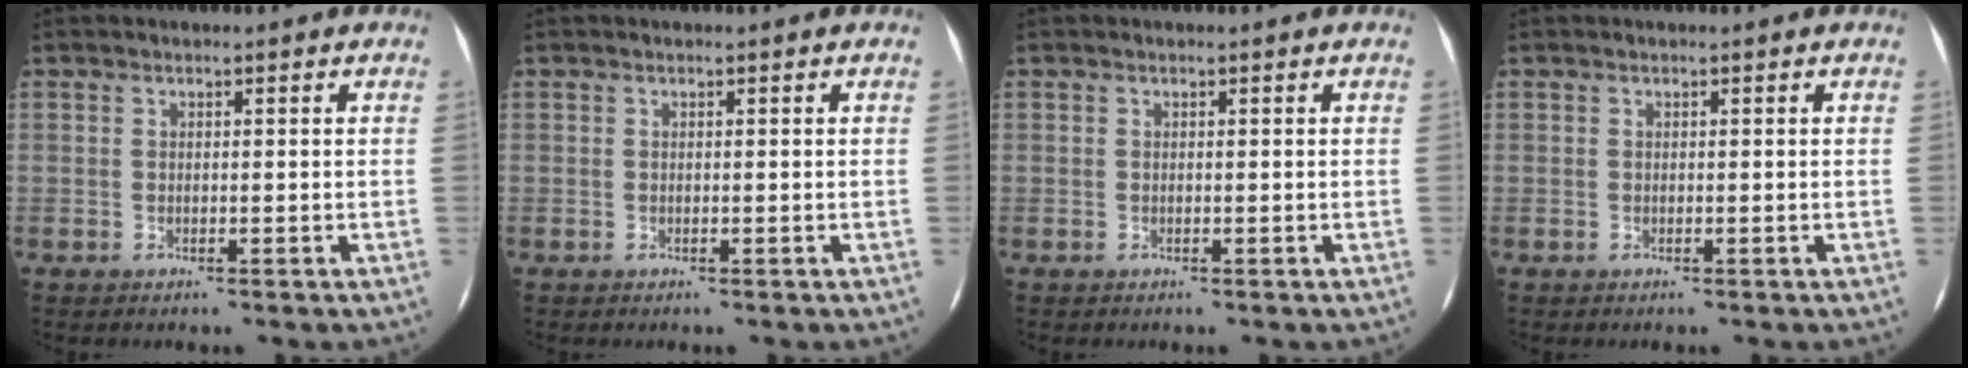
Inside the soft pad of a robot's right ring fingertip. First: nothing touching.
{"total": 0.0}
{"total": 0.0}
{"total": 0.0}